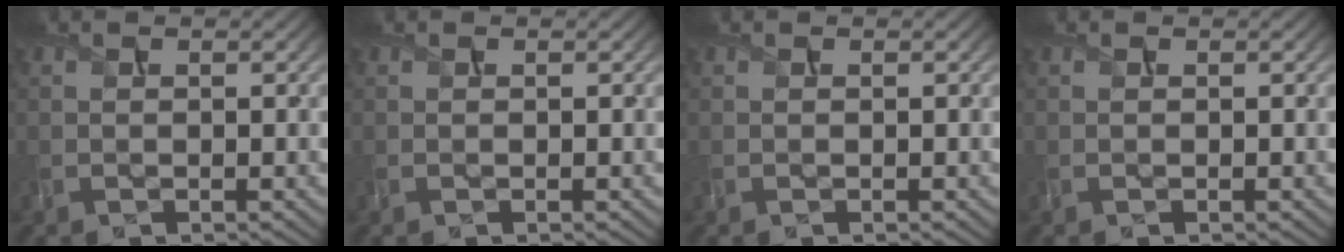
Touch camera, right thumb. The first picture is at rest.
{"total": 0.0}
{"total": 0.0}
{"total": 0.0}